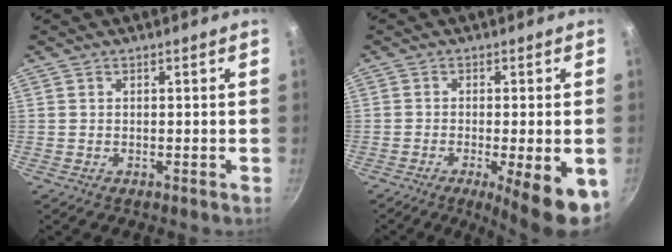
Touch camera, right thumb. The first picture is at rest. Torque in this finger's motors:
{"motor_torque": [0.41, 0.70, -0.20, -0.16, 0.29]}